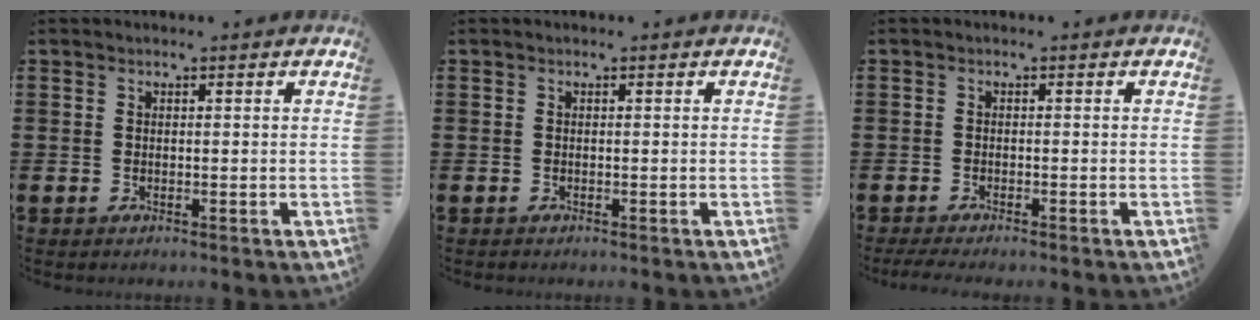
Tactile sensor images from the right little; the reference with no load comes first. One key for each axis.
{"total": 0.0}
{"total": 1.1, "fx": -0.8, "fy": 0.1, "fz": 0.8, "tx": -0.012, "ty": -0.001, "tz": -0.016}